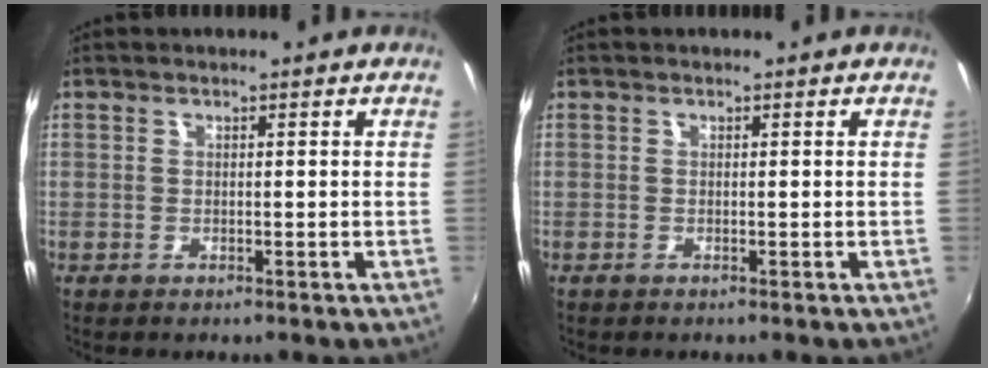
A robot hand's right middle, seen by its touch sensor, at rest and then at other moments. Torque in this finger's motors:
{"motor_torque": [0.03, -0.03, 0.00, 0.00]}